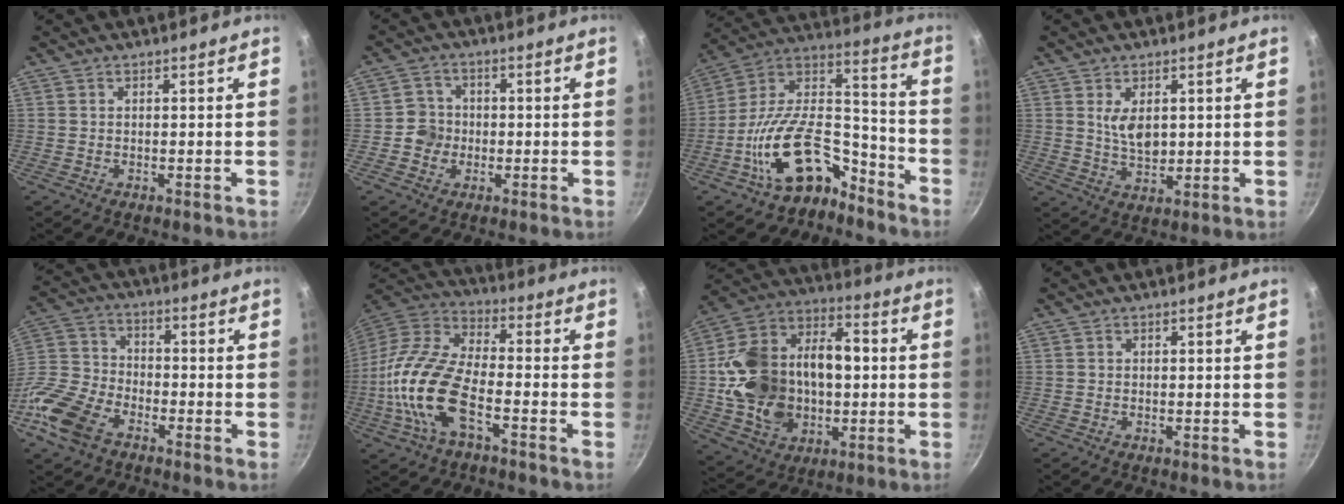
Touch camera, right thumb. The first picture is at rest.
{"total": 4.7, "force": [-0.9, 4.4, 1.3], "torque": [0.003, 0.011, -0.021]}
{"total": 18.3, "force": [-10.6, 9.7, 11.3], "torque": [-0.181, 0.112, -0.193]}
{"total": 5.8, "force": [1.6, 3.3, 4.5], "torque": [-0.065, -0.016, 0.036]}
{"total": 14.4, "force": [-7.9, 8.6, 8.4], "torque": [-0.179, 0.027, -0.164]}
{"total": 18.0, "force": [-5.7, 8.5, 14.8], "torque": [-0.316, 0.032, -0.111]}
{"total": 24.3, "force": [-0.6, 16.8, 17.5], "torque": [-0.298, 0.025, 0.000]}
{"total": 0.0}